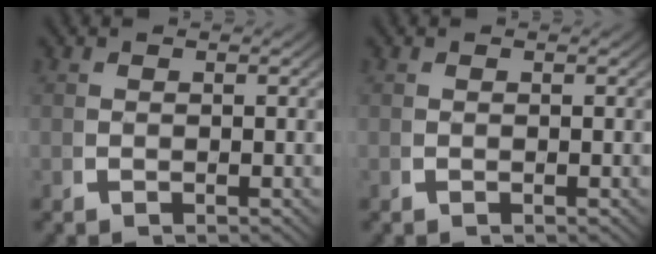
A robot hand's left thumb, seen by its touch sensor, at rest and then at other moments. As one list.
[{"total": 0.0}]